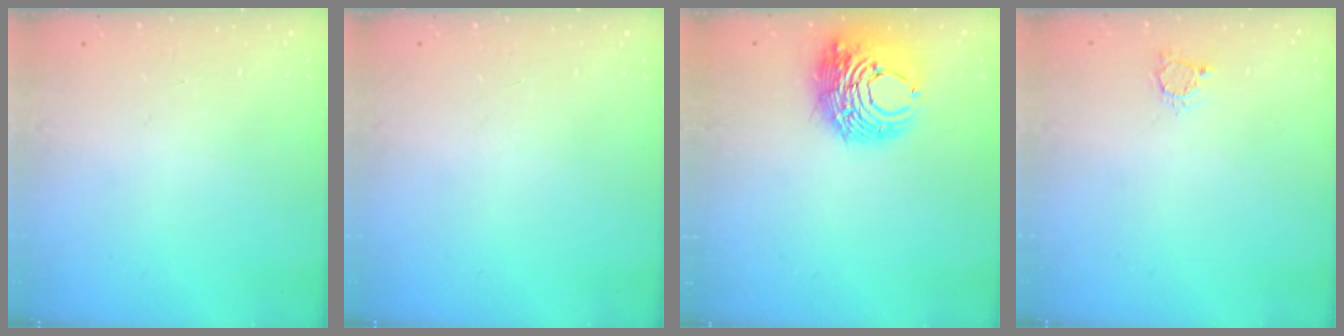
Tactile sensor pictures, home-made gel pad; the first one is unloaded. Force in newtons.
{"total": 0.0}
{"total": 13.3, "press": 13.2, "slide": 1.4}
{"total": 3.0, "press": 3.0, "slide": 0.4}